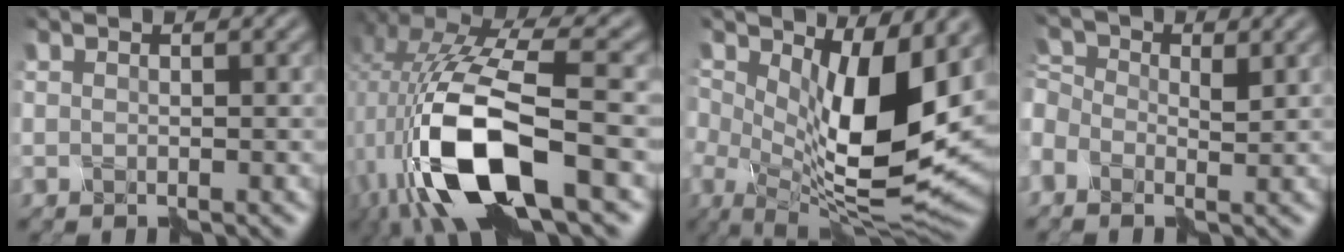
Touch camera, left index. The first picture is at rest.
{"total": 10.7, "force": [-3.0, 3.9, 9.5], "torque": [-0.200, -0.002, -0.058]}
{"total": 12.8, "force": [1.4, 6.2, 11.2], "torque": [-0.189, -0.022, 0.020]}
{"total": 5.6, "force": [-0.7, 3.8, 4.0], "torque": [-0.112, 0.014, -0.012]}